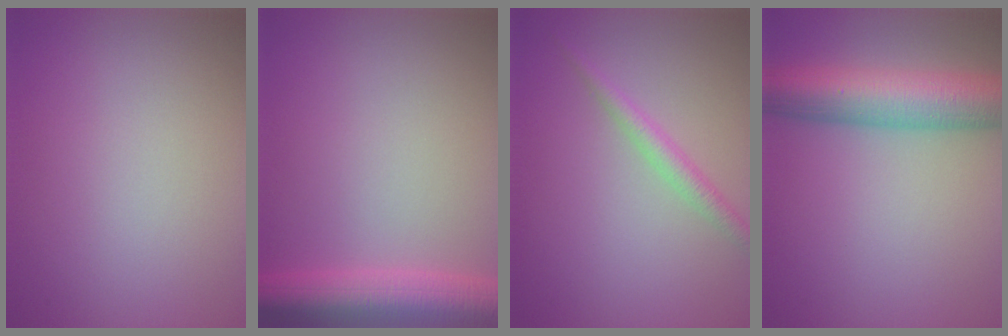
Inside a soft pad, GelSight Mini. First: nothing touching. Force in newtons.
{"total": 7.2, "press": 7.1, "slide": 0.3}
{"total": 1.8, "press": 1.8, "slide": 0.0}
{"total": 8.5, "press": 8.5, "slide": 0.3}